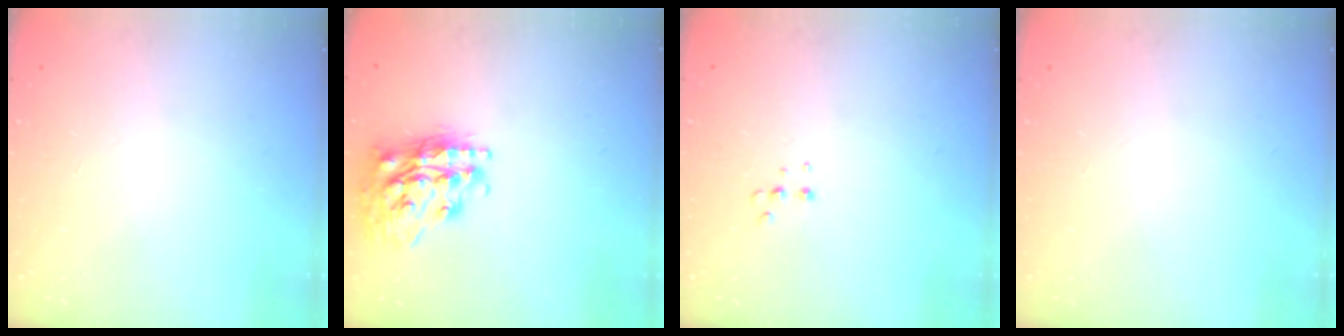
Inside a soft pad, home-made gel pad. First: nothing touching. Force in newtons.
{"total": 19.3, "press": 19.3, "slide": 1.4}
{"total": 4.0, "press": 4.0, "slide": 0.8}
{"total": 0.0}